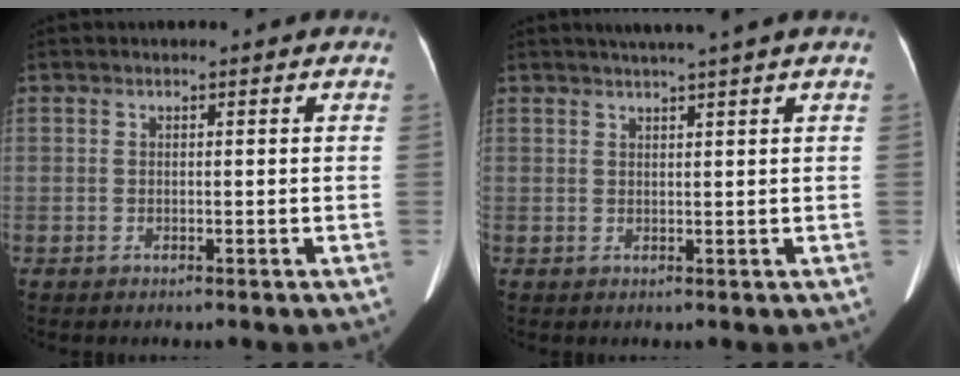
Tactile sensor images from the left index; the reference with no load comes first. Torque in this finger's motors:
{"motor_torque": [-0.11, -0.15, -0.01, 0.00]}